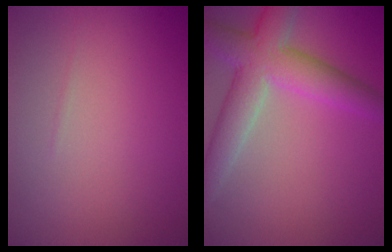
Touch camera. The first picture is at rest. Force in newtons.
{"total": 6.0, "press": 6.0, "slide": 0.3}